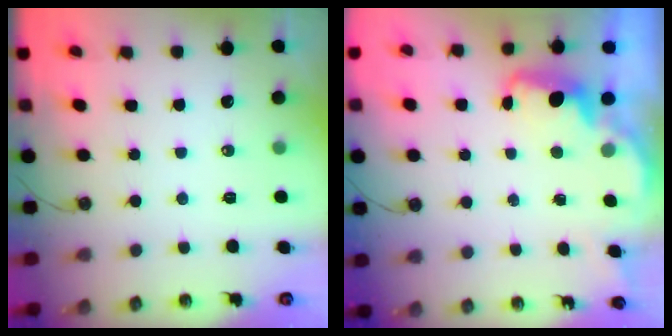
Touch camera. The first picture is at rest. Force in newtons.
{"total": 2.5, "press": 2.4, "slide": 0.6}